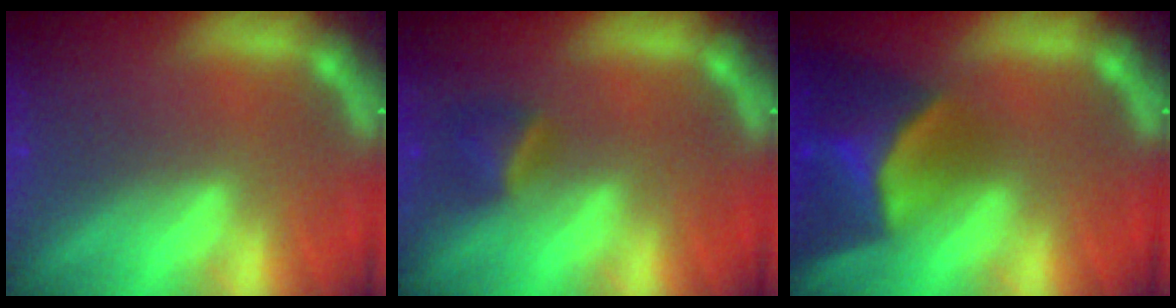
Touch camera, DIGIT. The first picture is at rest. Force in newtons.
{"total": 2.4}
{"total": 8.9}